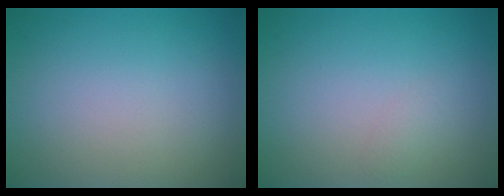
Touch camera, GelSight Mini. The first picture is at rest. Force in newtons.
{"total": 0.6, "press": 0.6, "slide": 0.0}